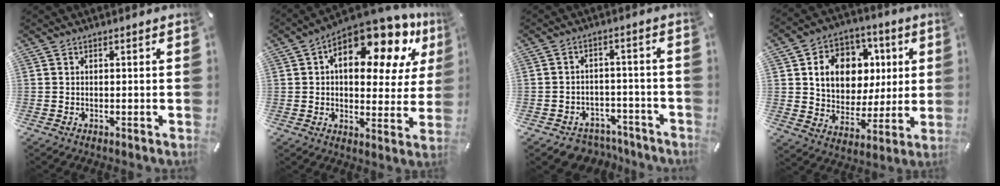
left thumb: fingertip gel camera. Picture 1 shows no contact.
{"total": 18.8, "force": [10.6, 9.1, 12.6], "torque": [-0.183, -0.071, 0.174]}
{"total": 4.5, "force": [-2.8, 3.4, 0.9], "torque": [-0.014, 0.017, -0.050]}
{"total": 13.8, "force": [3.2, 11.7, 6.7], "torque": [-0.113, -0.001, 0.068]}